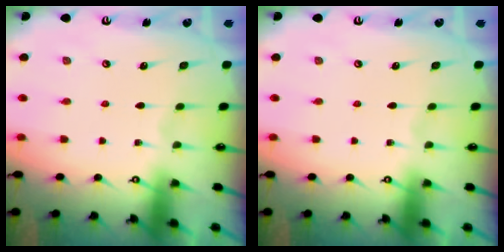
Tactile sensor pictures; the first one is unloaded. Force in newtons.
{"total": 0.0}